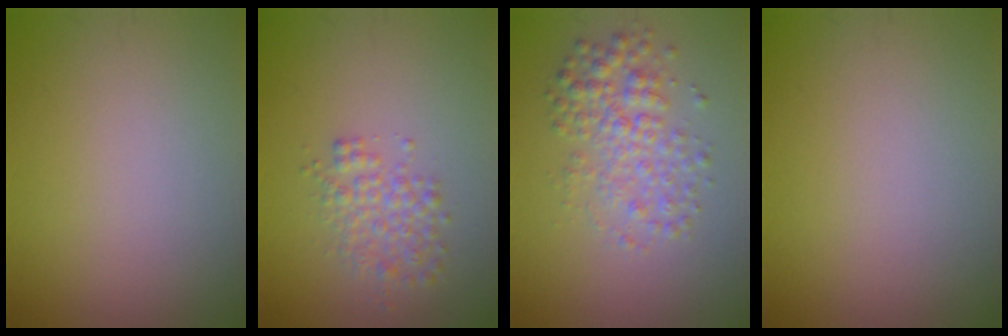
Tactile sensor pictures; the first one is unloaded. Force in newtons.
{"total": 2.6, "press": 2.6, "slide": 0.1}
{"total": 3.8, "press": 3.8, "slide": 0.0}
{"total": 0.0}